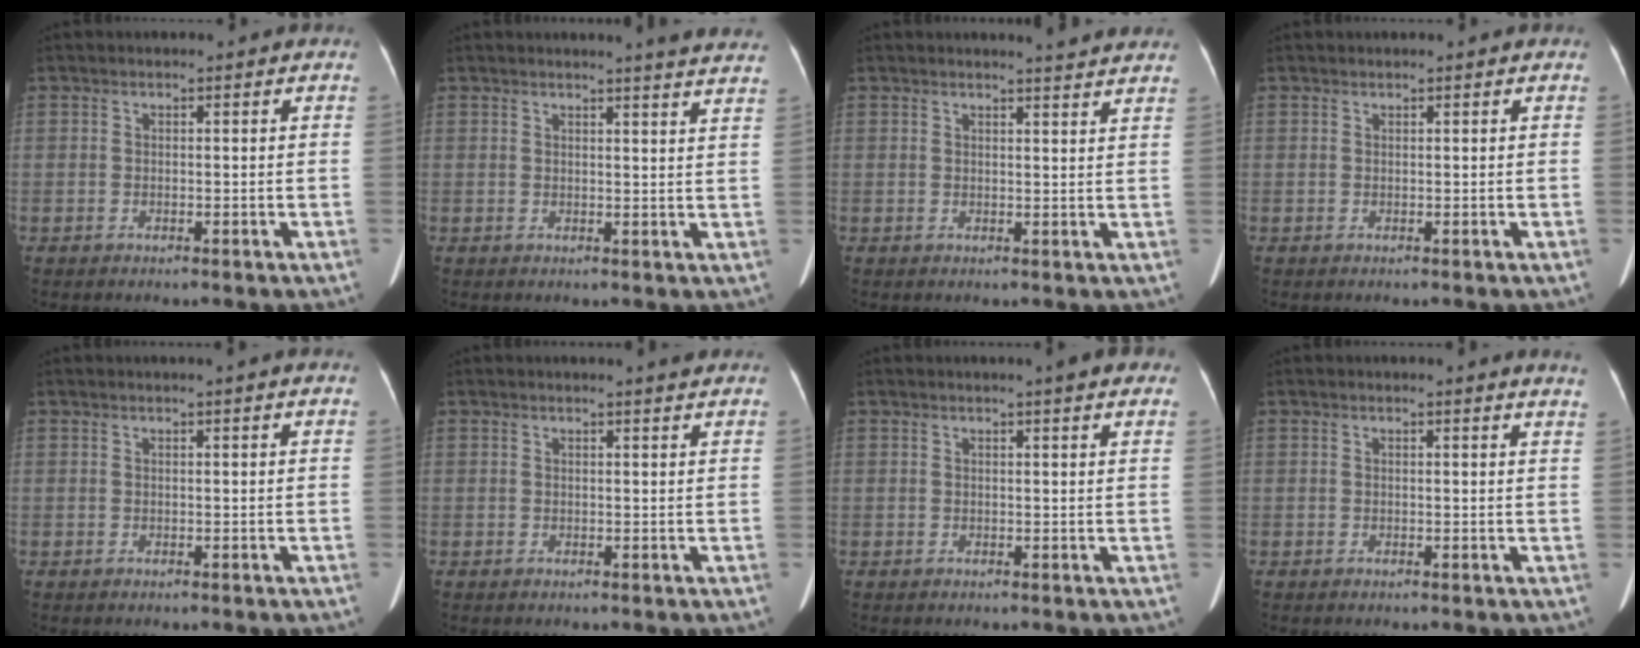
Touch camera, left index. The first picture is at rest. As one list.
[{"total": 9.0, "force": [8.4, -0.5, 3.2], "torque": [-0.036, -0.023, 0.071]}, {"total": 4.3, "force": [4.1, -0.4, 1.2], "torque": [-0.020, -0.004, 0.037]}, {"total": 0.0}, {"total": 1.1, "force": [0.8, -0.4, 0.7], "torque": [-0.015, 0.000, 0.020]}, {"total": 2.5, "force": [2.3, -0.5, 0.9], "torque": [-0.016, -0.003, 0.026]}, {"total": 4.2, "force": [3.3, 0.1, 2.6], "torque": [-0.034, 0.010, 0.034]}, {"total": 3.0, "force": [2.8, -0.5, 1.1], "torque": [-0.016, -0.011, 0.013]}]